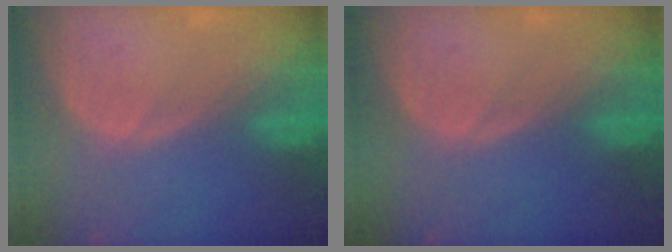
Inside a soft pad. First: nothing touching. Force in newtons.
{"total": 0.0}